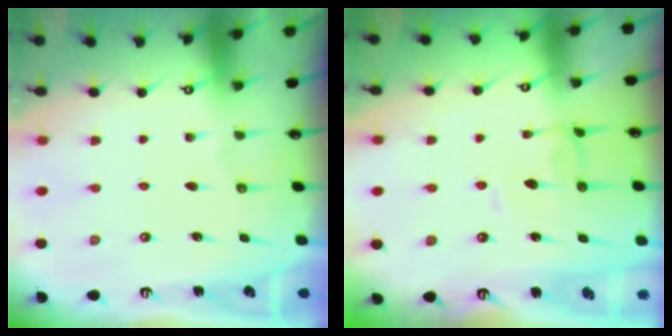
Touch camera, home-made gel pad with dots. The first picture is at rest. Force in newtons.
{"total": 1.5, "press": 1.5, "slide": 0.2}